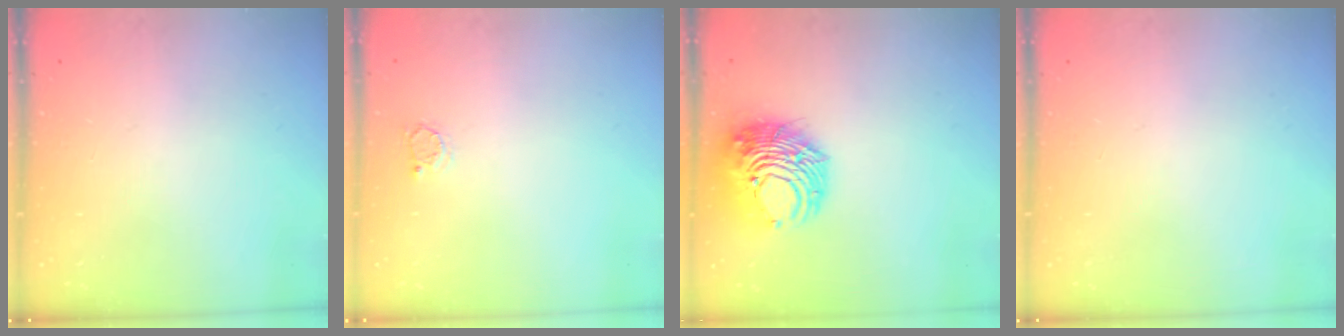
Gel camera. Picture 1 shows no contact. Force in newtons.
{"total": 2.0, "press": 2.0, "slide": 0.4}
{"total": 11.6, "press": 11.5, "slide": 1.4}
{"total": 0.0}